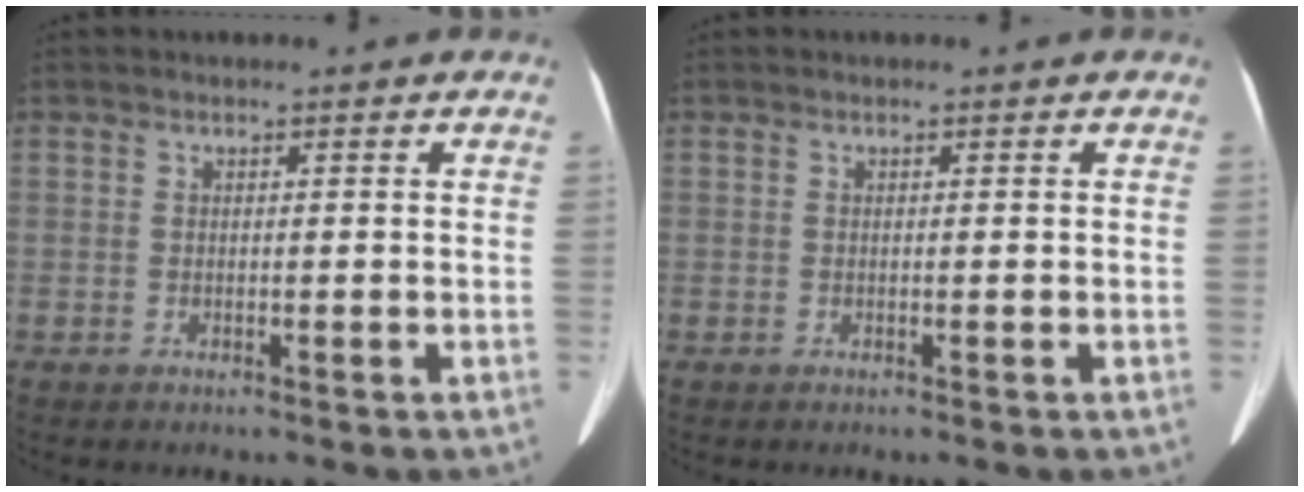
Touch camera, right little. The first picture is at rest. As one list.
[{"total": 0.0}]